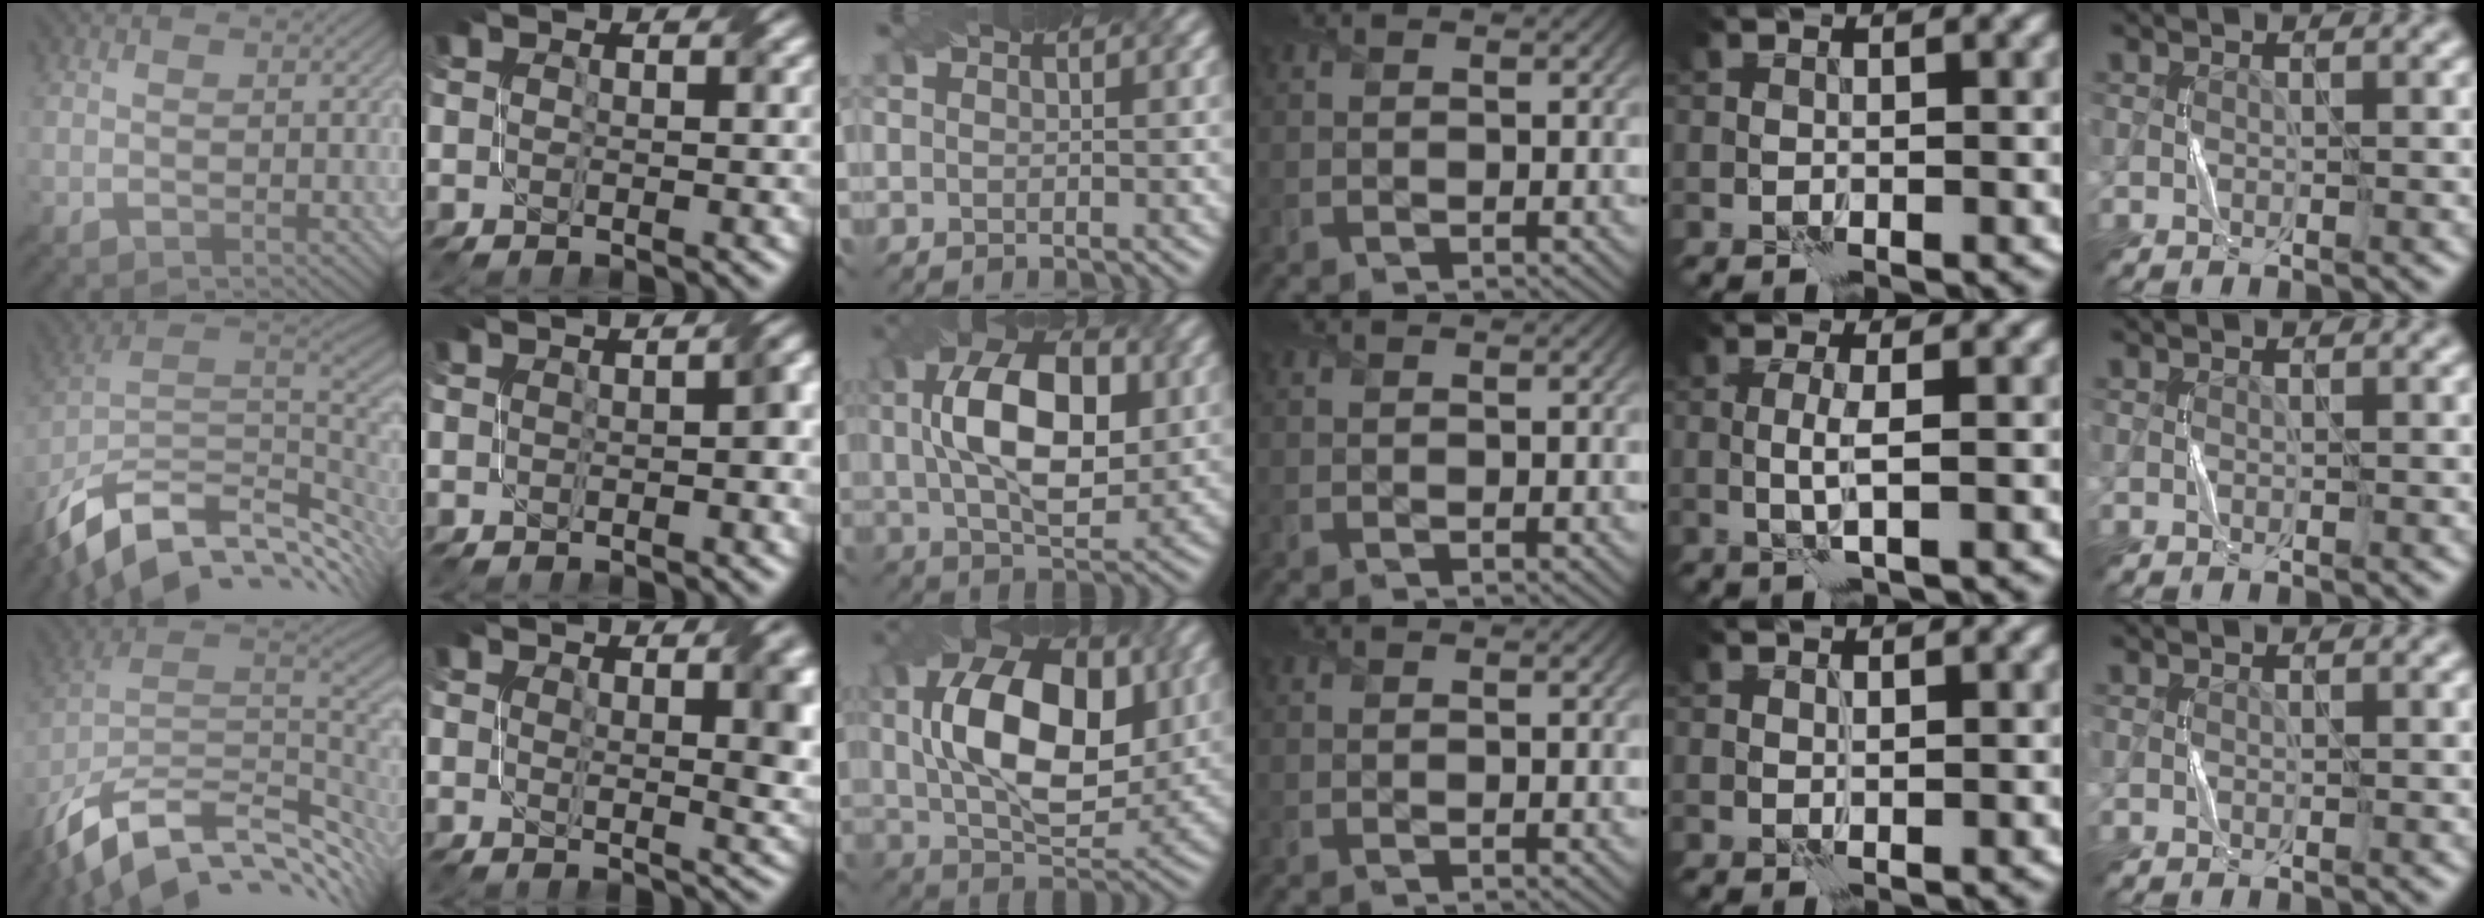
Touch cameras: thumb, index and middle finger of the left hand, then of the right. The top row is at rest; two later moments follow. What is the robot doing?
{"motion": "twist", "object": "screw"}